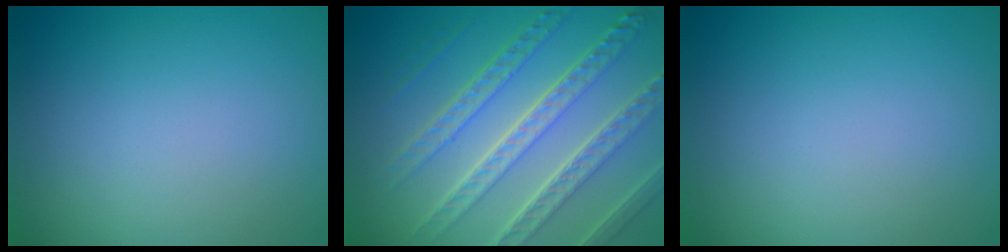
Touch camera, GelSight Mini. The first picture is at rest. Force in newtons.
{"total": 8.2, "press": 5.9, "slide": 5.7}
{"total": 0.0}